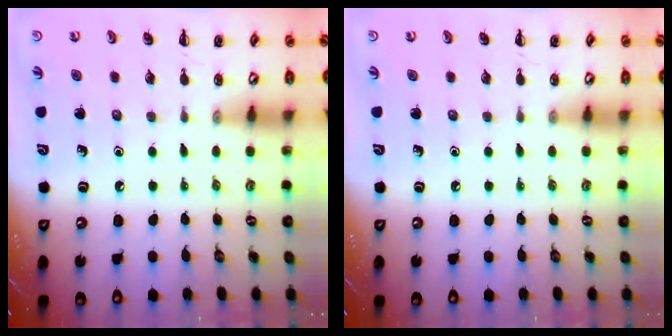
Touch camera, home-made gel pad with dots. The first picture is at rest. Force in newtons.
{"total": 0.0}